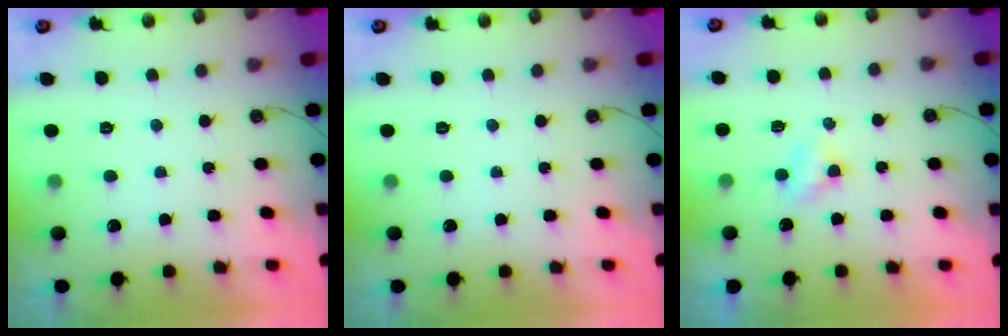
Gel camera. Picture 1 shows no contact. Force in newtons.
{"total": 0.0}
{"total": 2.8, "press": 2.7, "slide": 0.4}